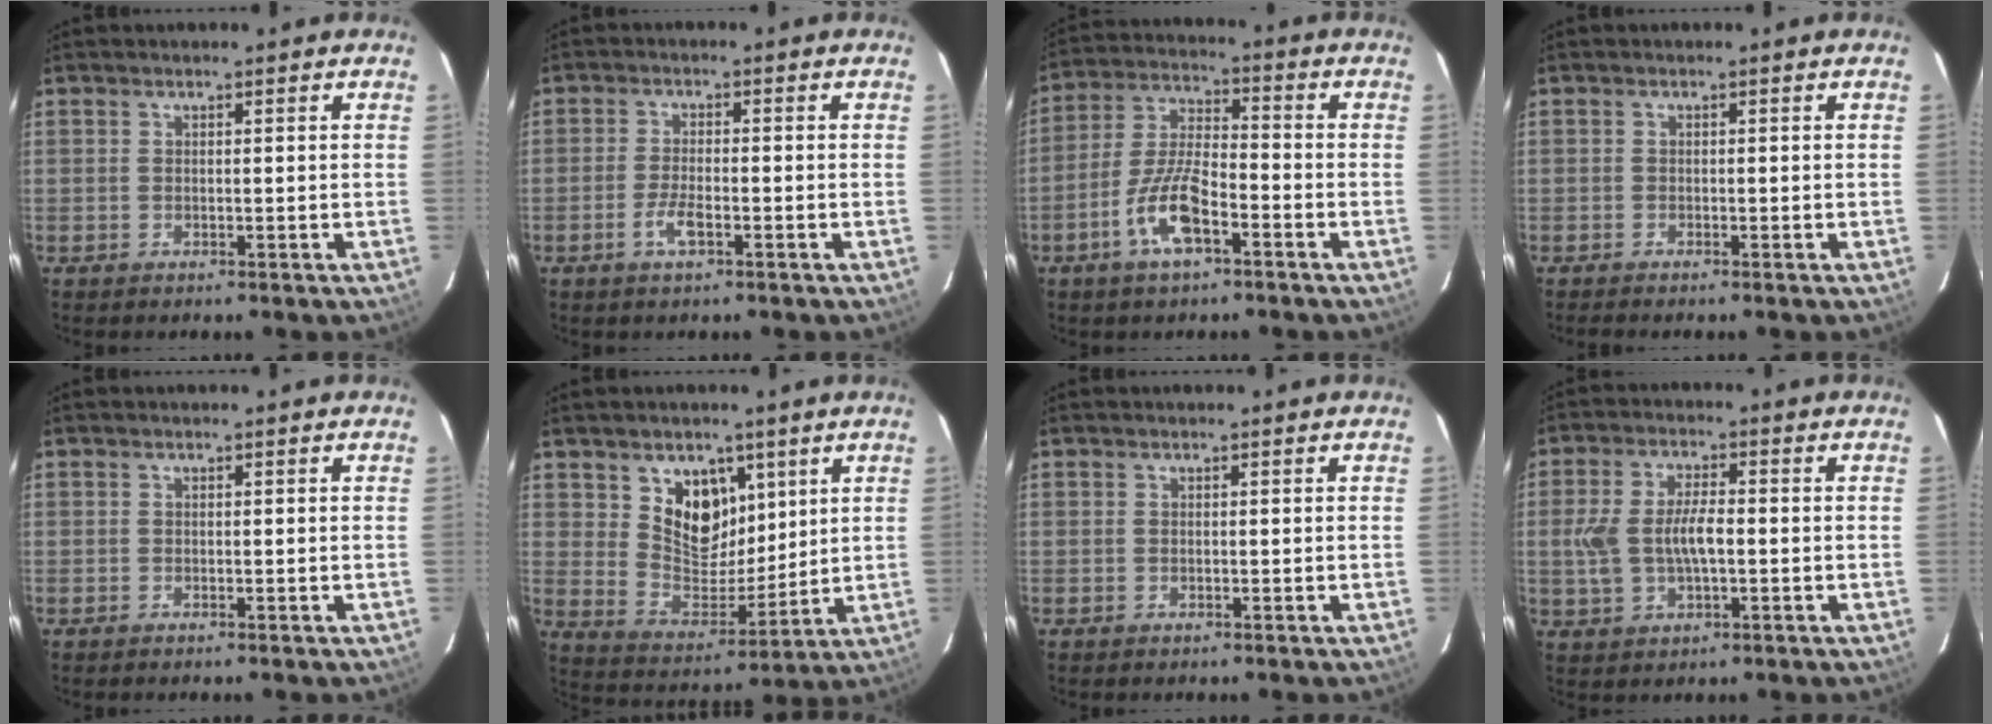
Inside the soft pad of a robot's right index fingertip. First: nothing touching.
{"total": 3.7, "force": [-1.9, 0.9, 3.0], "torque": [-0.070, -0.001, -0.038]}
{"total": 10.1, "force": [-5.2, 3.0, 8.2], "torque": [-0.174, 0.002, -0.099]}
{"total": 1.0, "force": [-0.9, 0.0, 0.4], "torque": [-0.012, -0.004, -0.017]}
{"total": 0.0}
{"total": 11.0, "force": [5.4, 7.6, 5.8], "torque": [-0.097, -0.011, 0.111]}
{"total": 0.0}
{"total": 8.2, "force": [-0.7, 3.6, 7.3], "torque": [-0.152, 0.005, -0.011]}